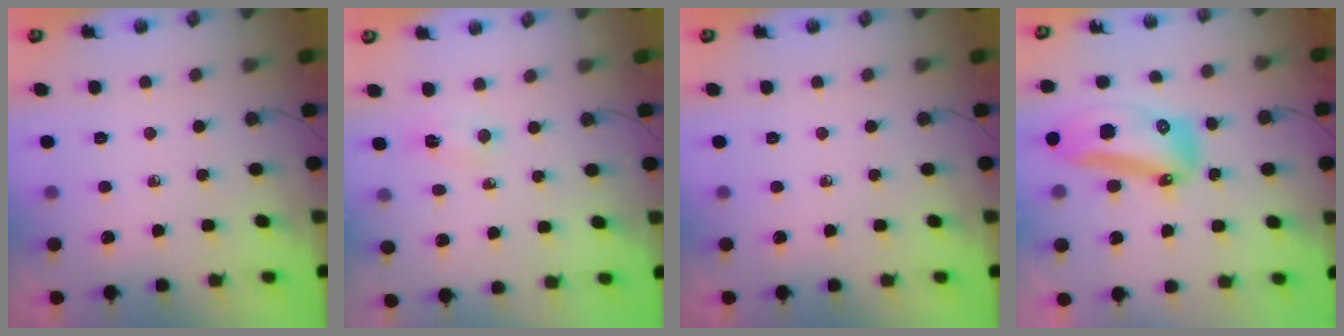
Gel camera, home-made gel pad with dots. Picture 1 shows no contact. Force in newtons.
{"total": 16.8, "press": 4.4, "slide": 16.2}
{"total": 0.0}
{"total": 25.1, "press": 19.1, "slide": 16.3}